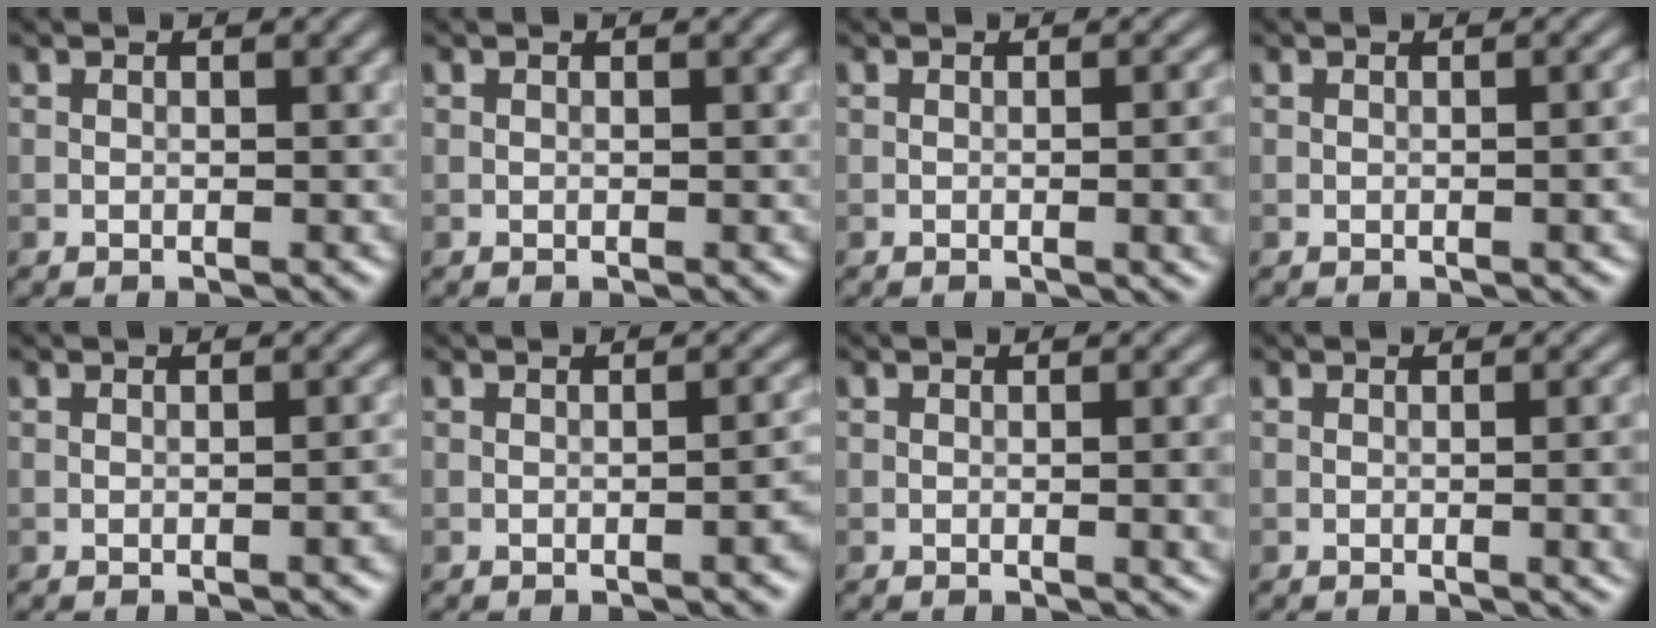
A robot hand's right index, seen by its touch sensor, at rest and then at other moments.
{"total": 0.0}
{"total": 4.8, "force": [-0.5, 1.9, 4.4], "torque": [-0.040, -0.004, -0.002]}
{"total": 2.1, "force": [-0.1, 0.6, 2.0], "torque": [-0.020, 0.001, -0.003]}
{"total": 1.7, "force": [-0.4, 0.4, 1.6], "torque": [-0.017, 0.001, -0.006]}
{"total": 3.2, "force": [-0.7, 1.1, 2.9], "torque": [-0.023, 0.004, -0.008]}
{"total": 4.1, "force": [-0.2, 1.5, 3.8], "torque": [-0.036, -0.001, 0.000]}
{"total": 4.6, "force": [-0.3, 1.8, 4.2], "torque": [-0.039, -0.003, 0.000]}